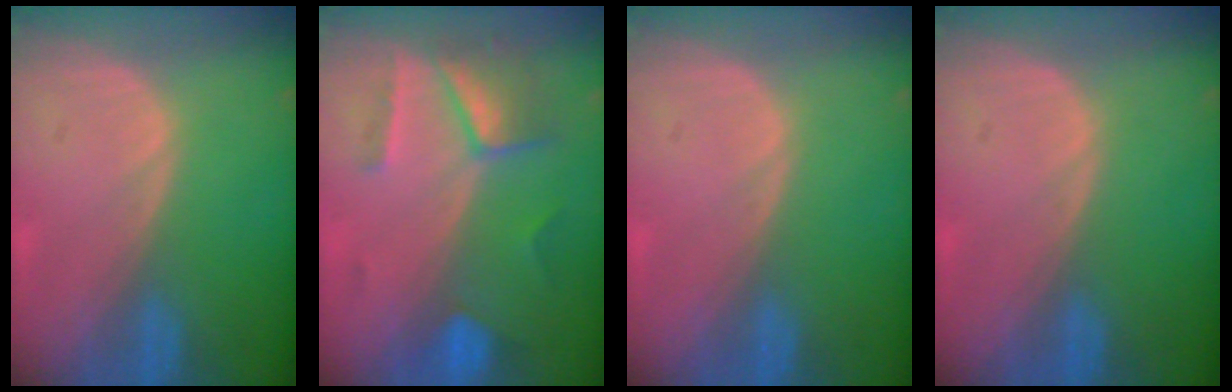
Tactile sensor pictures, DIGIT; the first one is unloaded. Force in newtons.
{"total": 7.5, "press": 6.6, "slide": 3.4}
{"total": 0.0}
{"total": 0.0}